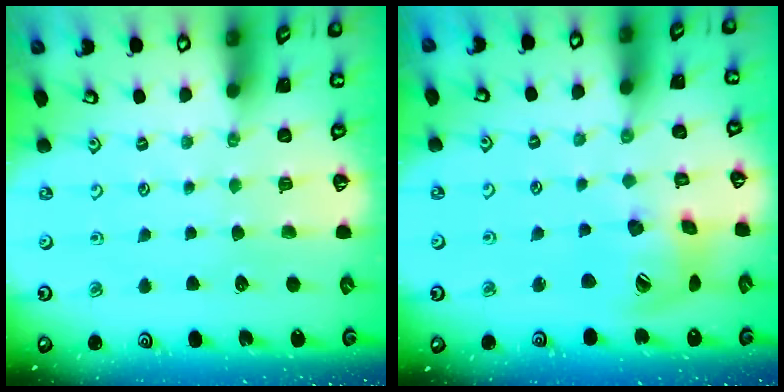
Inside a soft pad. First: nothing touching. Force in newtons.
{"total": 16.7, "press": 16.5, "slide": 2.6}